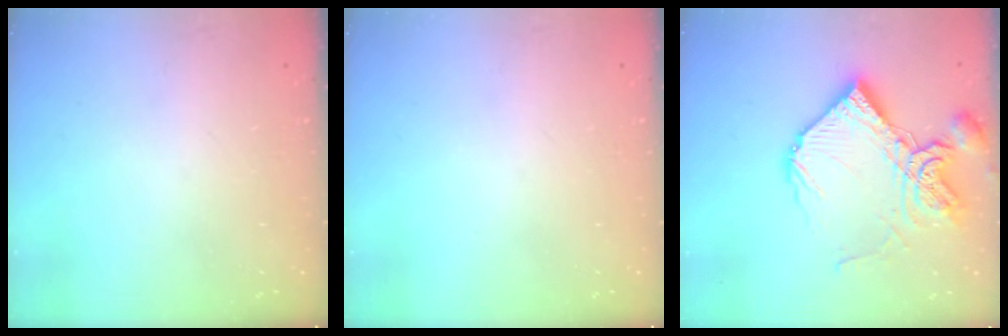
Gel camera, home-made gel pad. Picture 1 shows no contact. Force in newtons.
{"total": 0.0}
{"total": 17.5, "press": 17.4, "slide": 1.8}